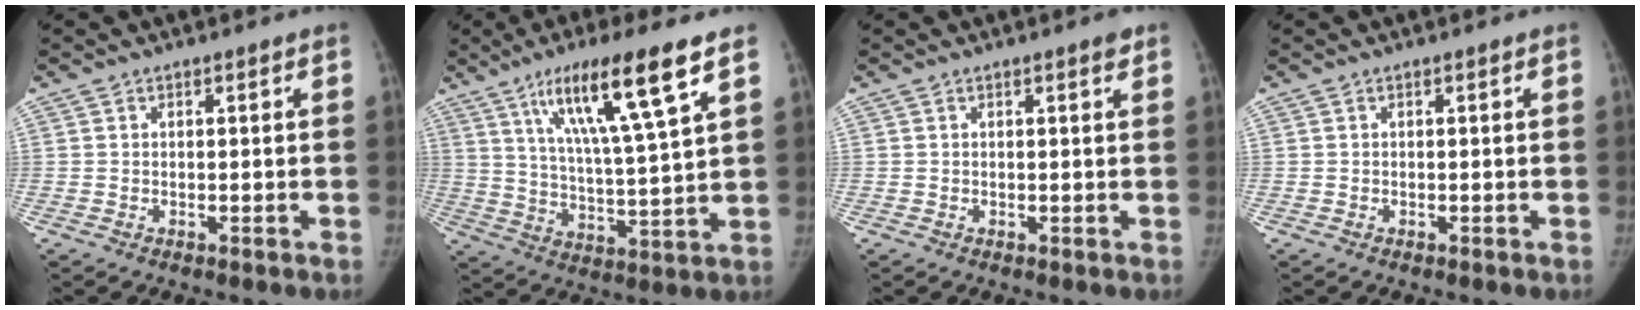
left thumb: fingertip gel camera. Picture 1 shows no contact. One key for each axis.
{"total": 16.4, "fx": 8.8, "fy": 1.5, "fz": 13.7, "tx": -0.235, "ty": -0.035, "tz": 0.157}
{"total": 1.2, "fx": 1.0, "fy": 0.1, "fz": 0.8, "tx": -0.004, "ty": -0.006, "tz": 0.014}
{"total": 0.0}